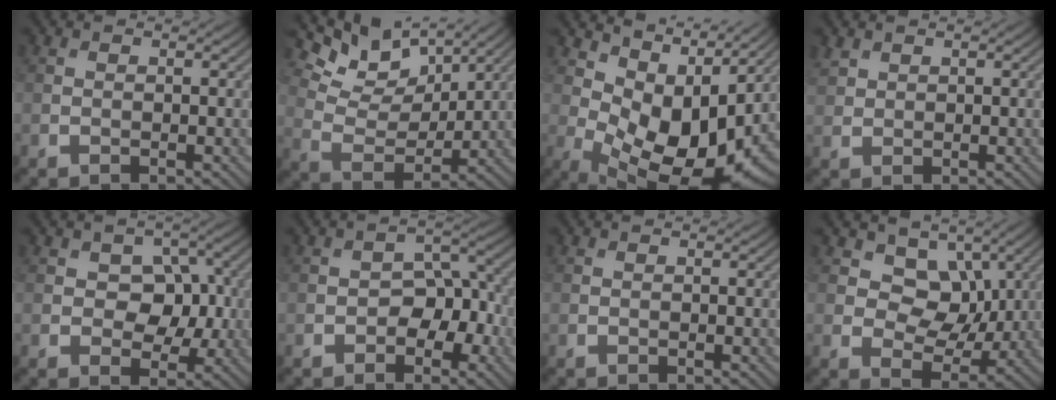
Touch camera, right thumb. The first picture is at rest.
{"total": 10.1, "force": [7.0, 4.6, 5.7], "torque": [-0.128, -0.003, 0.119]}
{"total": 13.2, "force": [3.1, 7.6, 10.4], "torque": [-0.181, -0.022, 0.070]}
{"total": 1.6, "force": [1.2, 0.9, 0.5], "torque": [-0.017, 0.002, 0.031]}
{"total": 6.1, "force": [0.1, 4.5, 4.2], "torque": [-0.055, -0.001, -0.008]}
{"total": 6.2, "force": [-1.8, 4.1, 4.3], "torque": [-0.045, 0.004, -0.038]}
{"total": 0.0}
{"total": 7.5, "force": [3.1, 5.7, 3.9], "torque": [-0.081, -0.021, 0.055]}